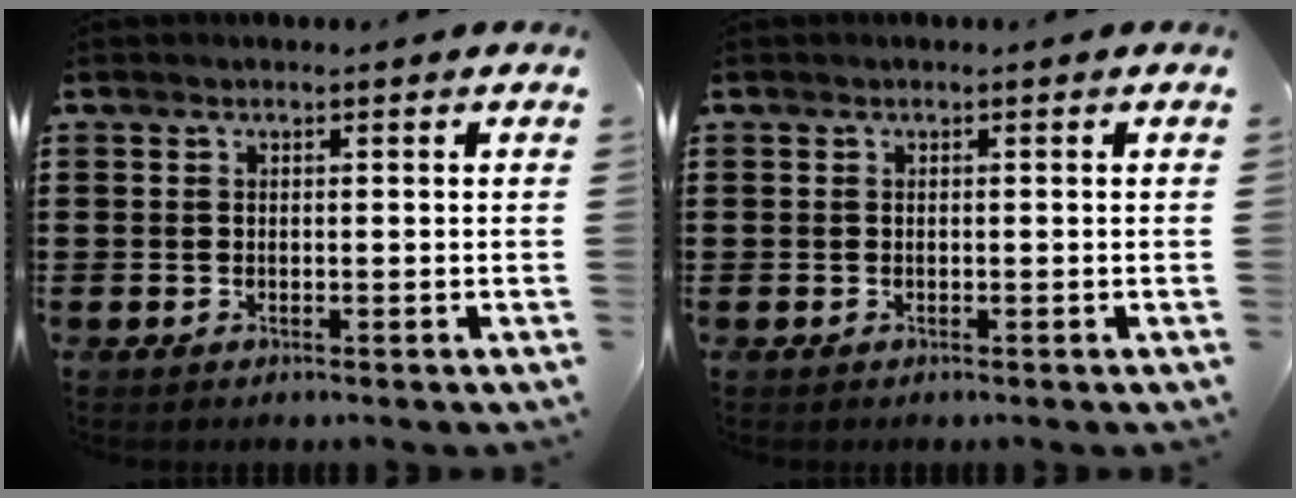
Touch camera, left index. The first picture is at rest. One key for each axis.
{"total": 0.0}